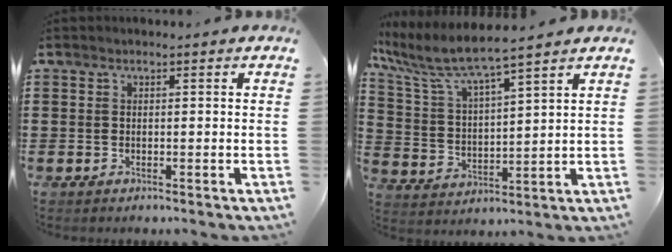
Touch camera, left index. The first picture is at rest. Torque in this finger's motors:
{"motor_torque": [2.14, 0.00, 0.29, 0.21]}